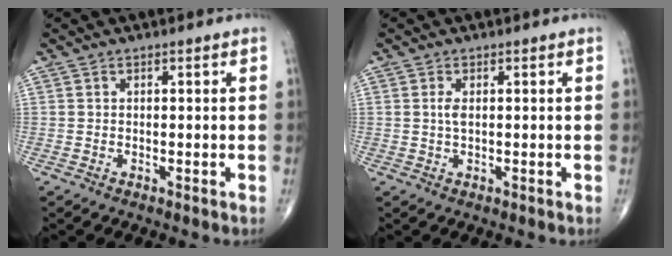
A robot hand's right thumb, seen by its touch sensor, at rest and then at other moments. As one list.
[{"total": 1.7, "force": [0.3, 0.7, 1.5], "torque": [-0.034, 0.000, 0.008]}]